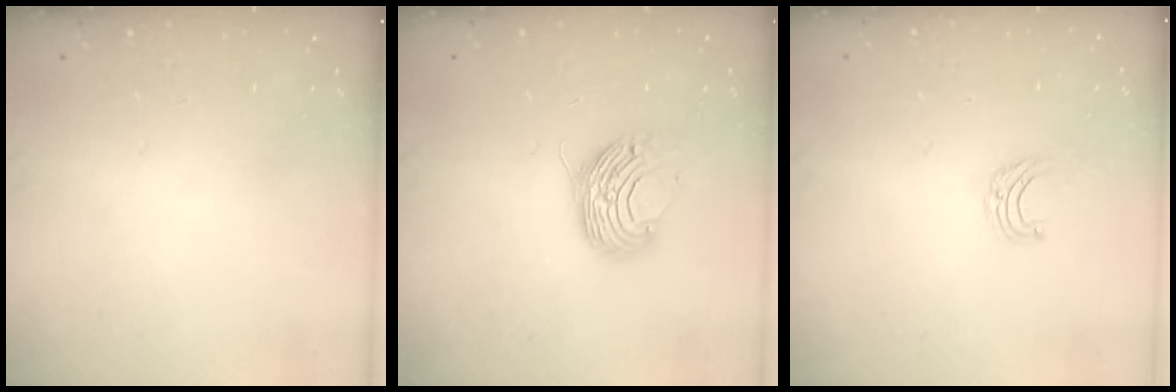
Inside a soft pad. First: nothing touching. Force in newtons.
{"total": 9.3, "press": 9.3, "slide": 0.3}
{"total": 4.9, "press": 4.8, "slide": 0.5}